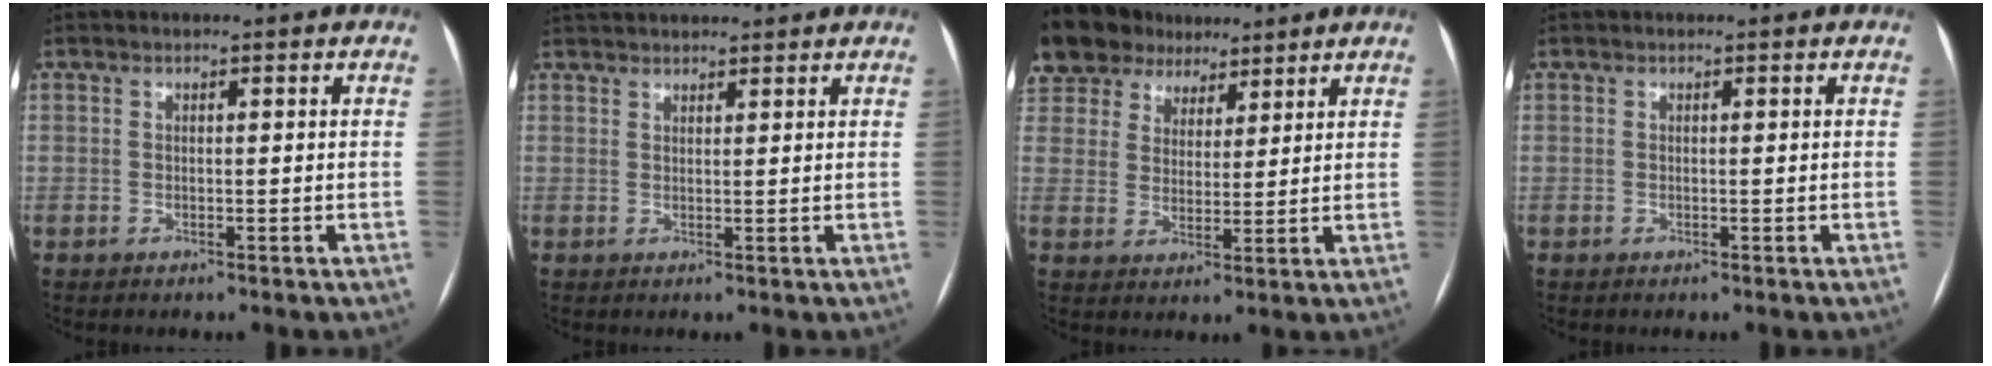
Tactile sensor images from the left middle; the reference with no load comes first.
{"total": 8.7, "force": [7.9, 1.9, 3.0], "torque": [-0.046, 0.043, 0.118]}
{"total": 16.5, "force": [12.0, 10.3, 4.8], "torque": [-0.140, 0.048, 0.222]}
{"total": 0.0}